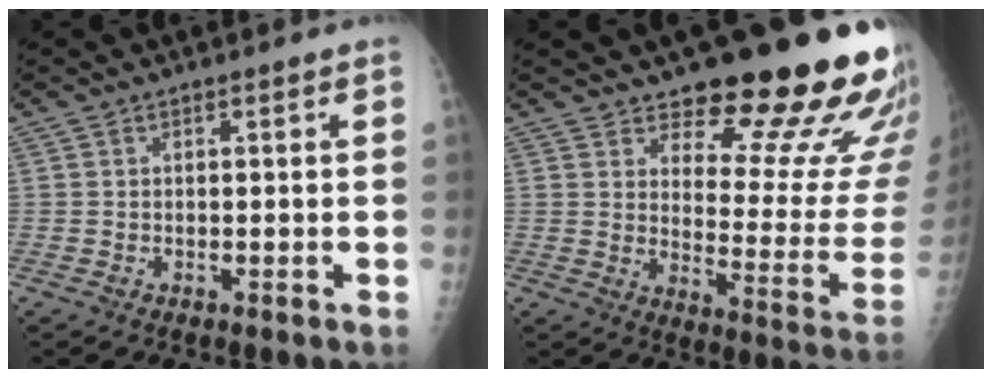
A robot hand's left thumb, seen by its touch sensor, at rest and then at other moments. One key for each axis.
{"total": 21.8, "fx": 16.0, "fy": 6.8, "fz": 13.1, "tx": -0.126, "ty": -0.118, "tz": 0.209}